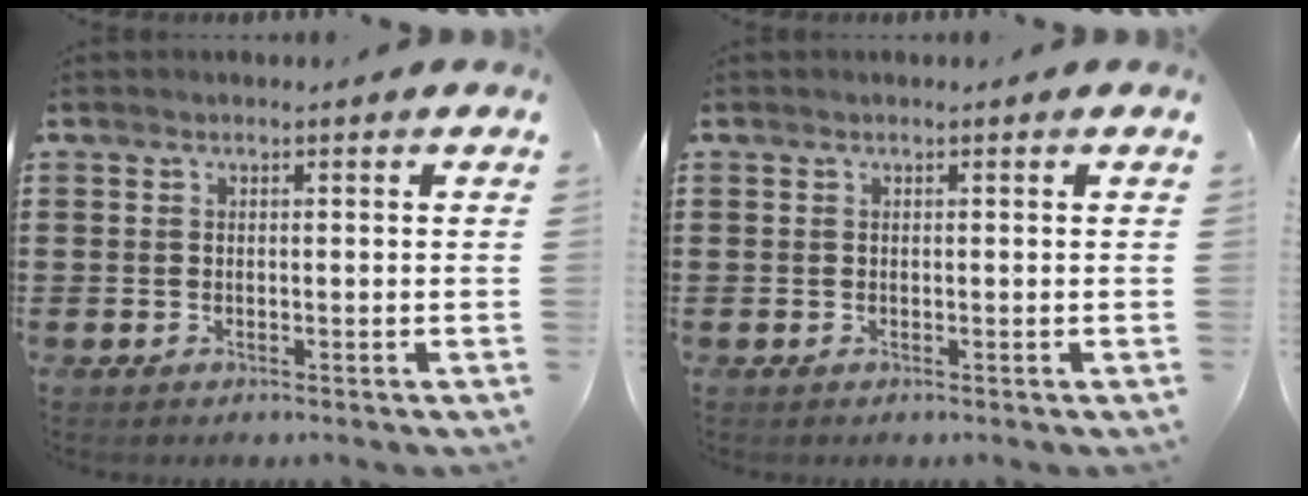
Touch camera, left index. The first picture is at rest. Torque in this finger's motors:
{"motor_torque": [-0.01, 0.21, 0.00, -0.01]}